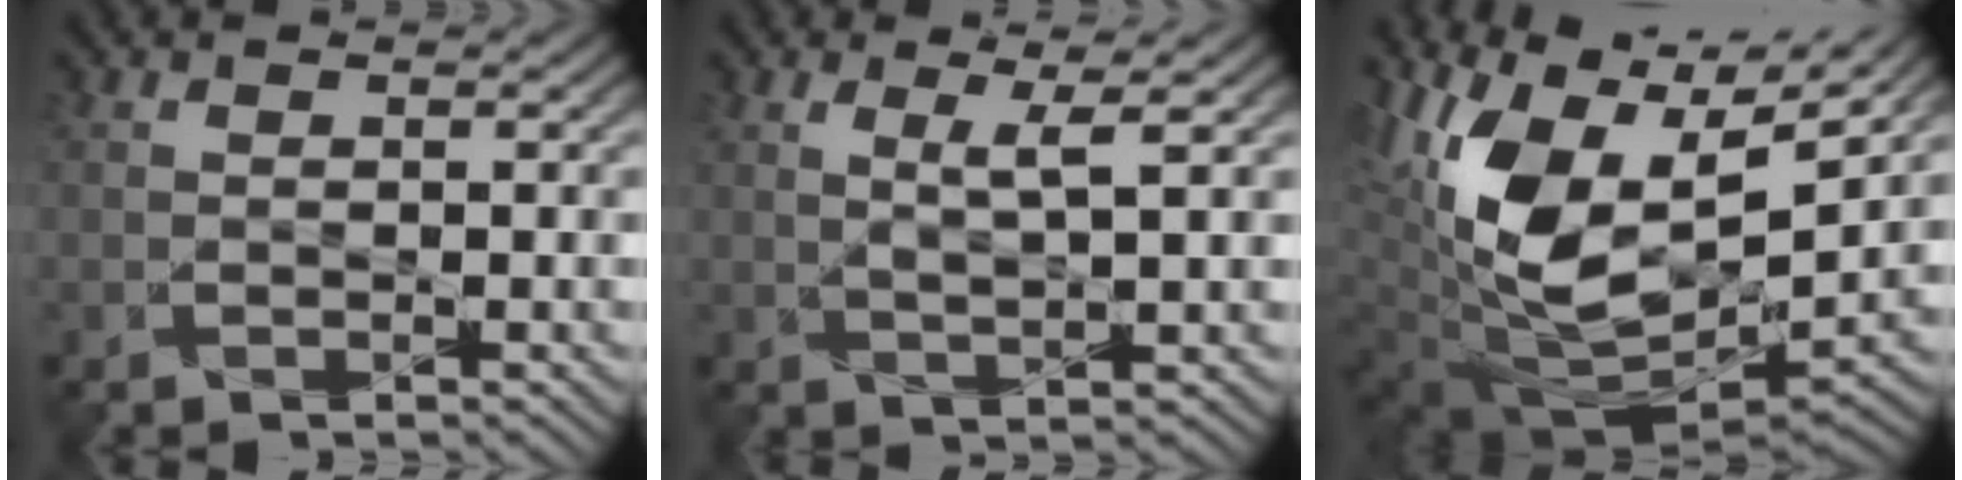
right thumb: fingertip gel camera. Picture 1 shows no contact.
{"total": 2.8, "force": [1.5, -0.1, 2.4], "torque": [-0.054, 0.000, 0.032]}
{"total": 16.2, "force": [3.8, 9.7, 12.4], "torque": [-0.267, -0.013, 0.084]}